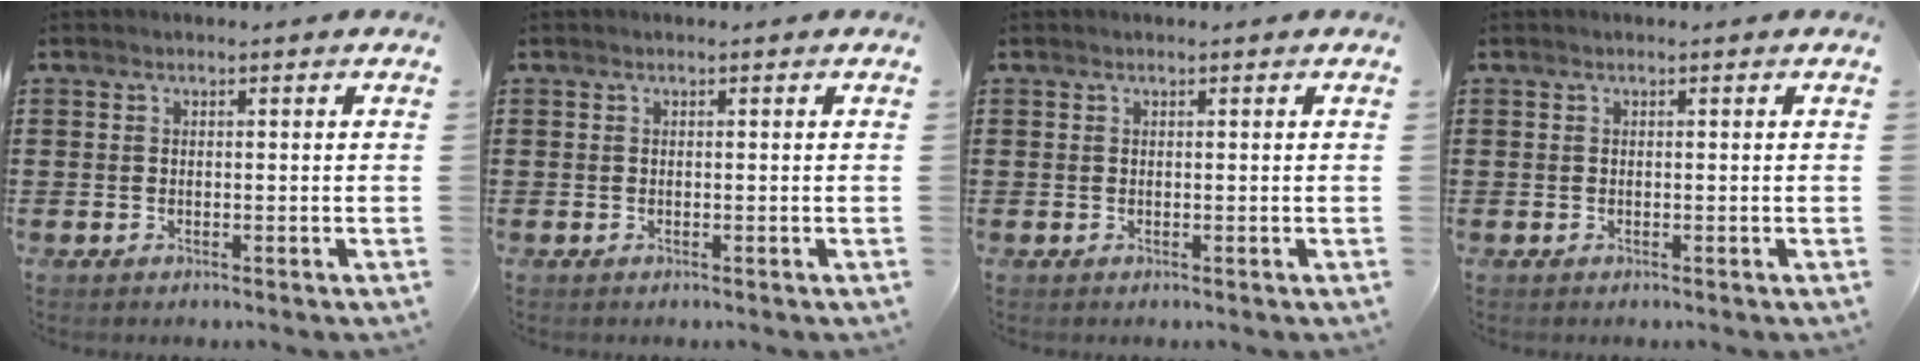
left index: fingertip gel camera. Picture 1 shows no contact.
{"total": 0.0}
{"total": 0.0}
{"total": 0.0}